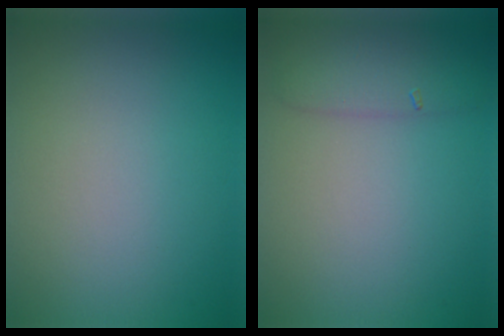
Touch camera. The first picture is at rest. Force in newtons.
{"total": 2.5, "press": 2.5, "slide": 0.1}